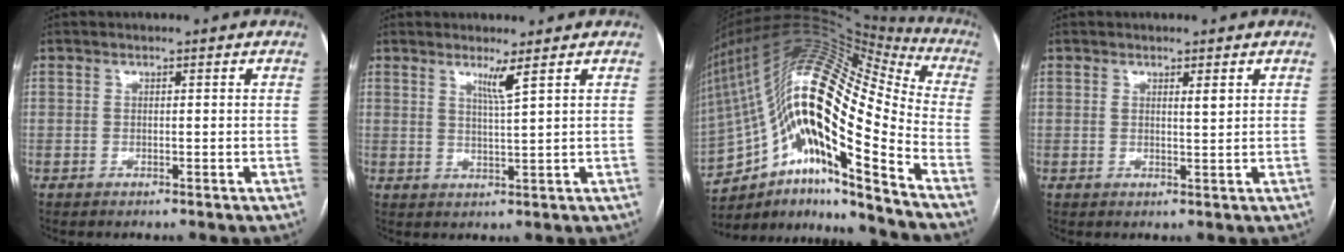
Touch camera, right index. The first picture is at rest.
{"total": 2.8, "force": [1.8, -0.9, 2.0], "torque": [-0.039, -0.015, 0.036]}
{"total": 28.5, "force": [-13.0, 6.3, 24.6], "torque": [-0.447, 0.037, -0.229]}
{"total": 1.4, "force": [0.8, 0.1, 1.2], "torque": [-0.021, -0.005, 0.011]}